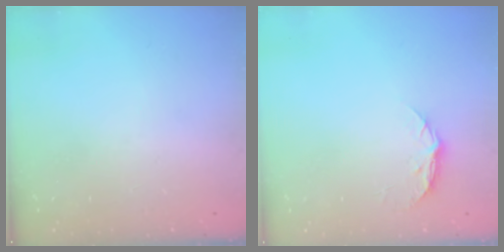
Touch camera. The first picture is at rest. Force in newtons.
{"total": 6.7, "press": 6.7, "slide": 0.8}